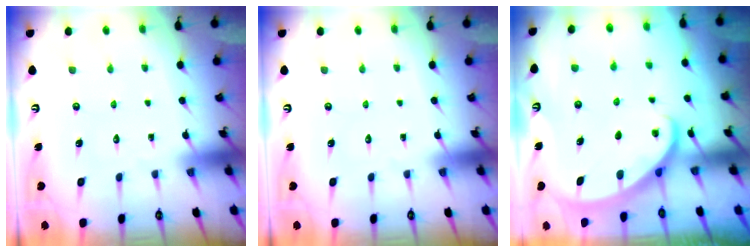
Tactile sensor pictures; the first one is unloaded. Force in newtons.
{"total": 0.0}
{"total": 2.5, "press": 2.5, "slide": 0.2}